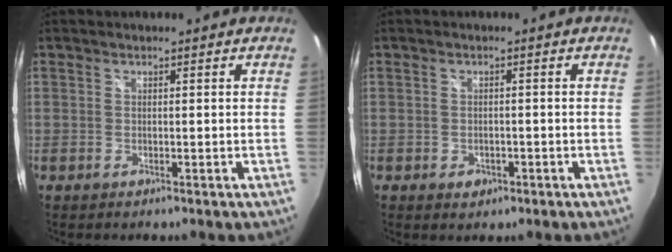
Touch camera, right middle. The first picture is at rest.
{"total": 2.5, "force": [-1.1, 1.9, 1.2], "torque": [-0.021, -0.003, -0.013]}